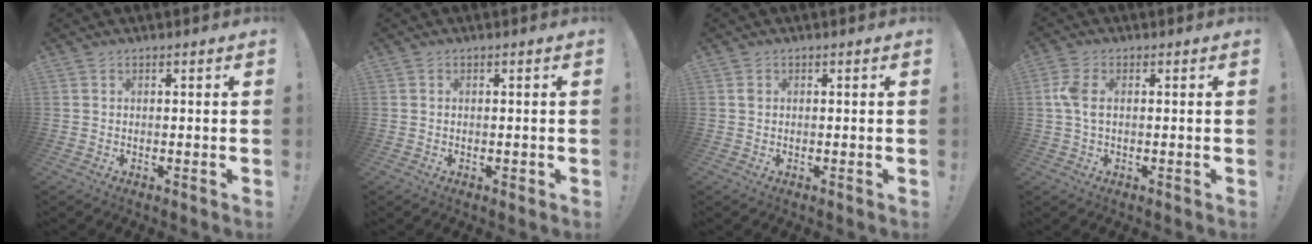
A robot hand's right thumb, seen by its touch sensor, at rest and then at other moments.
{"total": 0.7, "force": [-0.1, 0.5, 0.4], "torque": [0.000, -0.001, -0.003]}
{"total": 0.9, "force": [0.2, 0.7, 0.3], "torque": [-0.008, 0.003, 0.005]}
{"total": 5.0, "force": [0.5, 2.6, 4.2], "torque": [-0.087, 0.008, 0.009]}